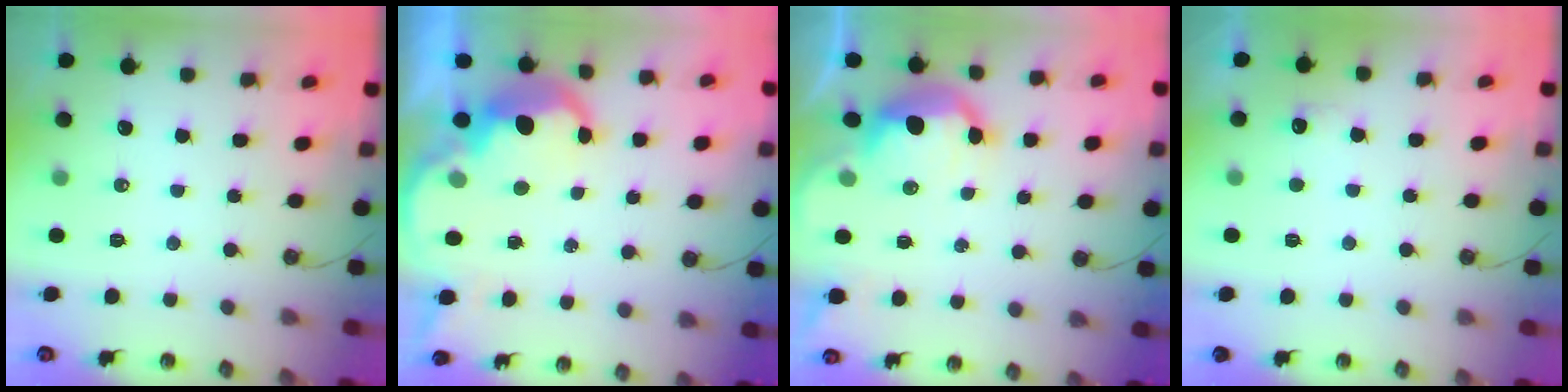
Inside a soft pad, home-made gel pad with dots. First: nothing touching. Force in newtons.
{"total": 9.0, "press": 9.0, "slide": 0.6}
{"total": 10.0, "press": 10.0, "slide": 0.8}
{"total": 5.3, "press": 5.1, "slide": 1.2}